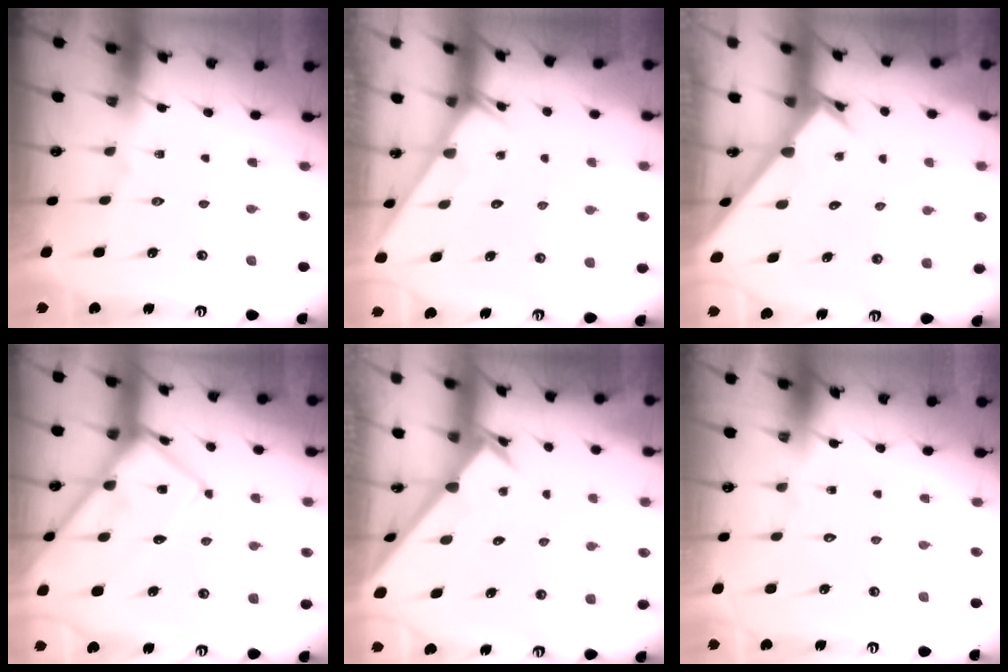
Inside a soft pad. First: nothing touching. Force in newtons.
{"total": 1.8, "press": 1.8, "slide": 0.1}
{"total": 2.5, "press": 2.5, "slide": 0.3}
{"total": 13.6, "press": 13.5, "slide": 1.5}
{"total": 2.6, "press": 2.6, "slide": 0.2}
{"total": 1.8, "press": 1.7, "slide": 0.1}